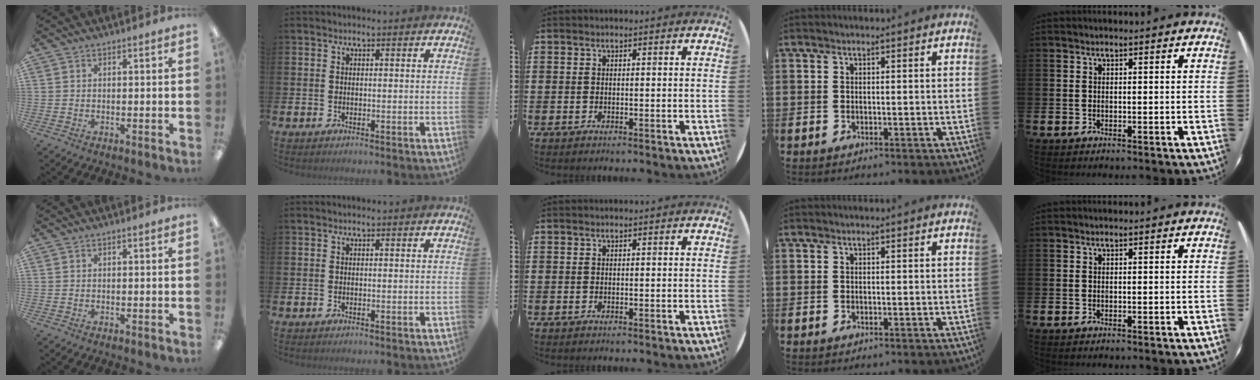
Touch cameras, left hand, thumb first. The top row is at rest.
{}